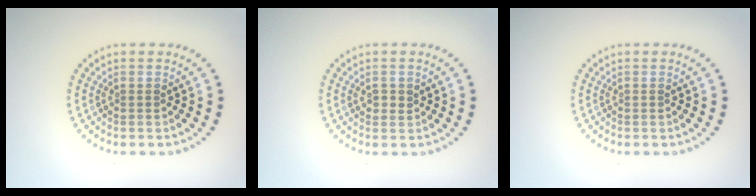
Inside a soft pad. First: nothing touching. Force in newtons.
{"total": 1.2, "press": 1.1, "slide": 0.5}
{"total": 0.0}